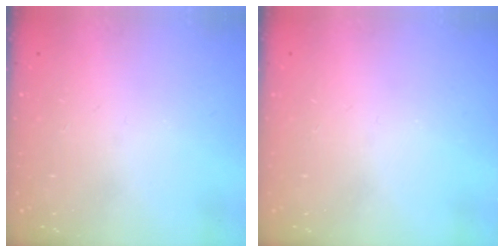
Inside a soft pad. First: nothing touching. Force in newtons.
{"total": 0.0}